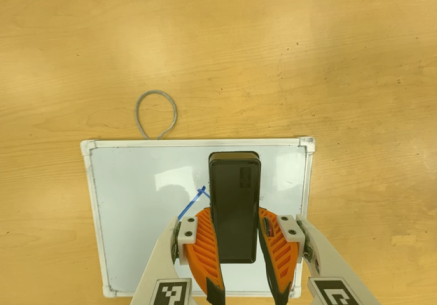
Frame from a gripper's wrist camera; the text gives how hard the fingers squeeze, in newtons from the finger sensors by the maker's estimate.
{"total": 8.7, "left": 6.3, "right": 11.2}